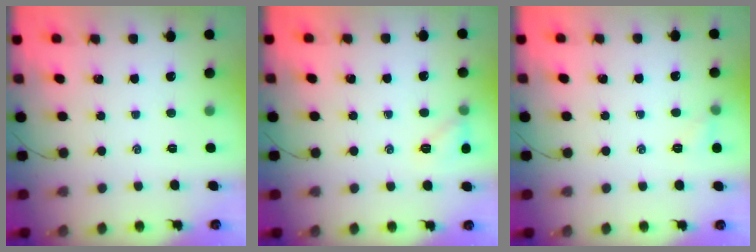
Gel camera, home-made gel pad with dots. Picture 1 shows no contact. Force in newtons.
{"total": 8.0, "press": 7.8, "slide": 1.7}
{"total": 4.1, "press": 3.9, "slide": 1.3}